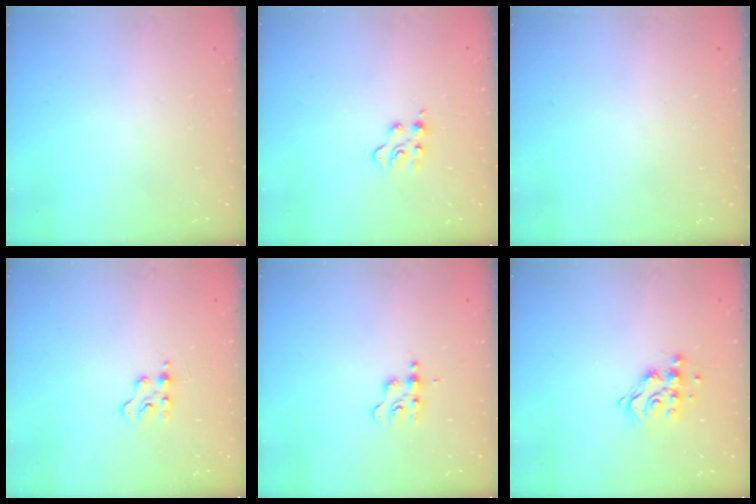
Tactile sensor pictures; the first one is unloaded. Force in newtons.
{"total": 3.9, "press": 3.9, "slide": 0.5}
{"total": 0.0}
{"total": 3.1, "press": 3.1, "slide": 0.3}
{"total": 3.6, "press": 3.6, "slide": 0.5}
{"total": 11.2, "press": 11.2, "slide": 0.7}